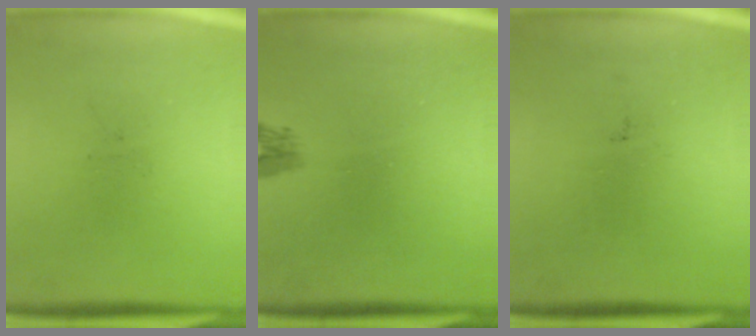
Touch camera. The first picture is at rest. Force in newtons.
{"total": 1.3}
{"total": 0.0}